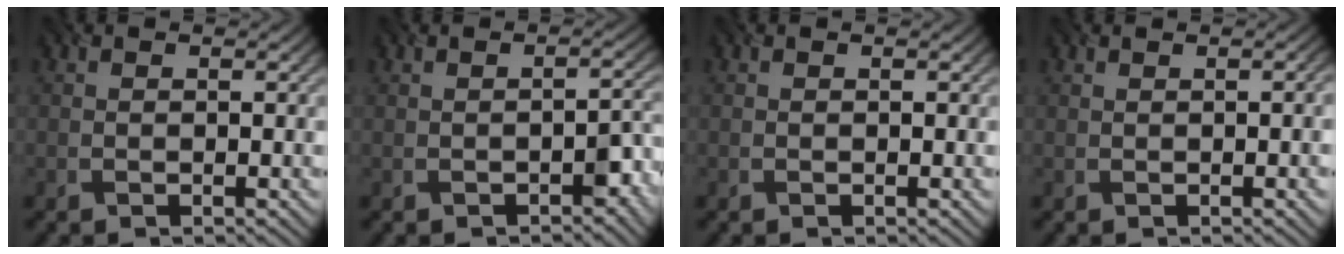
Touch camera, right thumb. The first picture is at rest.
{"total": 2.7, "force": [-1.4, 1.2, 2.1], "torque": [-0.026, 0.004, -0.019]}
{"total": 0.0}
{"total": 2.2, "force": [0.2, 0.4, 2.1], "torque": [-0.027, 0.009, 0.004]}